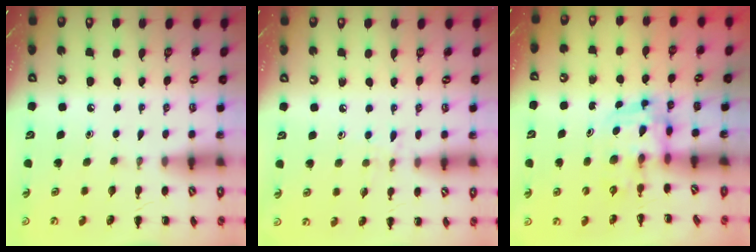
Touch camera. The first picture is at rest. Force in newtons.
{"total": 6.6, "press": 6.3, "slide": 1.8}
{"total": 3.4, "press": 3.4, "slide": 0.6}